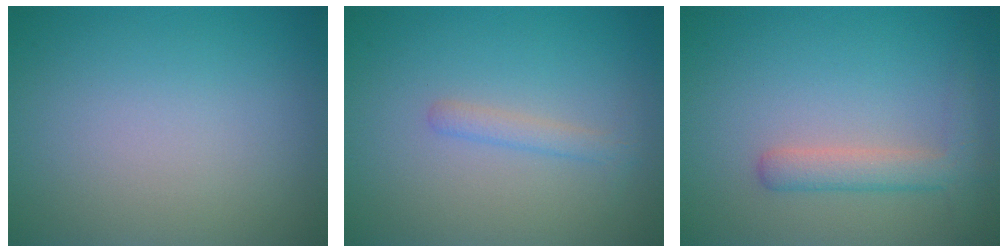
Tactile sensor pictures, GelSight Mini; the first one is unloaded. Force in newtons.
{"total": 1.4, "press": 1.4, "slide": 0.1}
{"total": 2.8, "press": 2.8, "slide": 0.2}